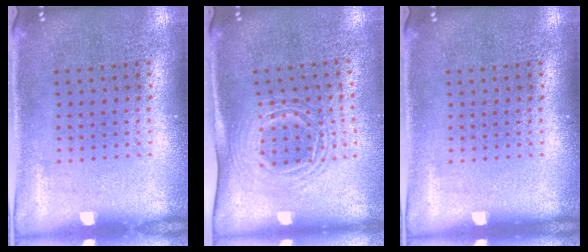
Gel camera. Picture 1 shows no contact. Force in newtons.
{"total": 1.6, "press": 1.3, "slide": 1.0}
{"total": 0.0}